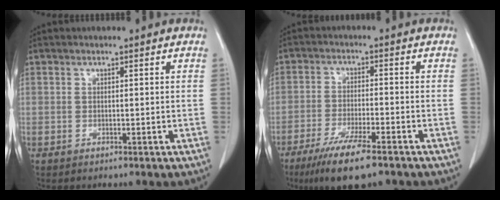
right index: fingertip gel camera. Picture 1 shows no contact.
{"total": 9.8, "force": [-6.8, 1.2, 6.9], "torque": [-0.121, -0.024, -0.109]}